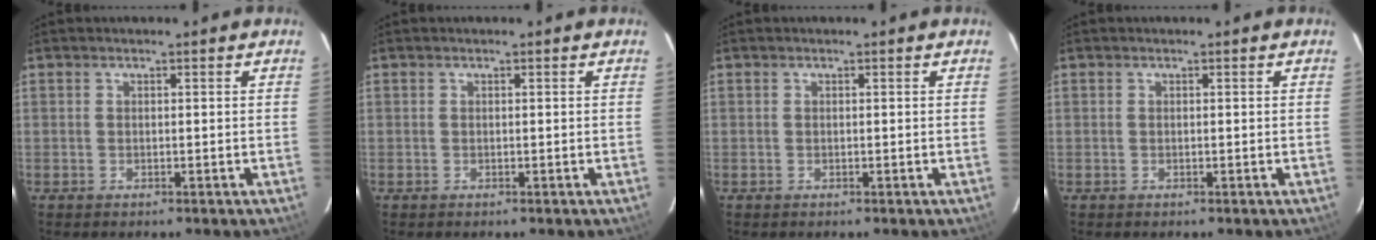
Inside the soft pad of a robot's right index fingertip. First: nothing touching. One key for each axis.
{"total": 0.0}
{"total": 0.0}
{"total": 0.0}